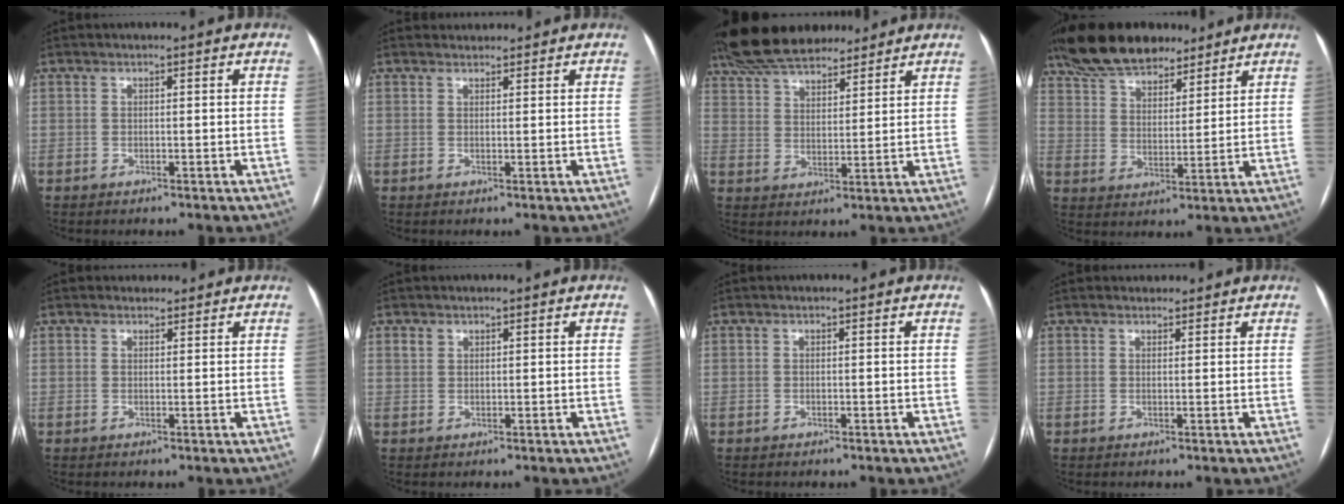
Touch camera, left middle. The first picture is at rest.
{"total": 1.5, "force": [1.5, 0.3, -0.2], "torque": [-0.004, 0.011, 0.027]}
{"total": 16.7, "force": [14.1, 5.1, 7.2], "torque": [-0.144, 0.041, 0.241]}
{"total": 15.3, "force": [12.4, 5.7, 6.9], "torque": [-0.134, 0.036, 0.219]}
{"total": 1.5, "force": [1.3, 0.7, -0.2], "torque": [0.002, 0.006, 0.018]}
{"total": 1.1, "force": [0.8, 0.8, 0.2], "torque": [-0.002, 0.006, 0.016]}
{"total": 0.0}
{"total": 1.7, "force": [1.5, 0.6, -0.1], "torque": [-0.001, 0.010, 0.024]}